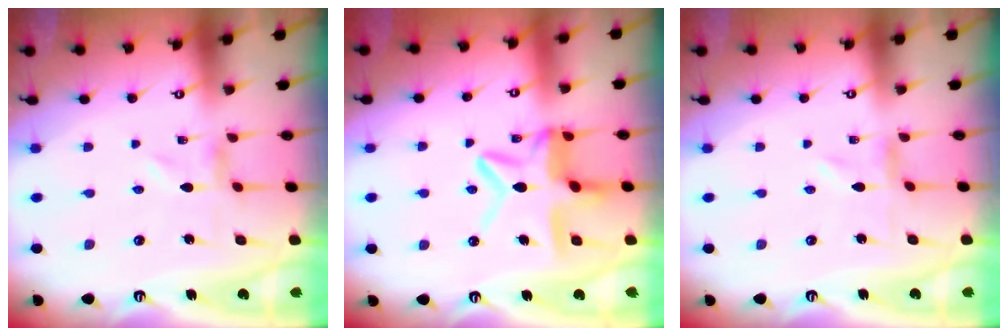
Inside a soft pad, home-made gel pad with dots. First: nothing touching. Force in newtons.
{"total": 13.7, "press": 13.6, "slide": 1.3}
{"total": 0.0}